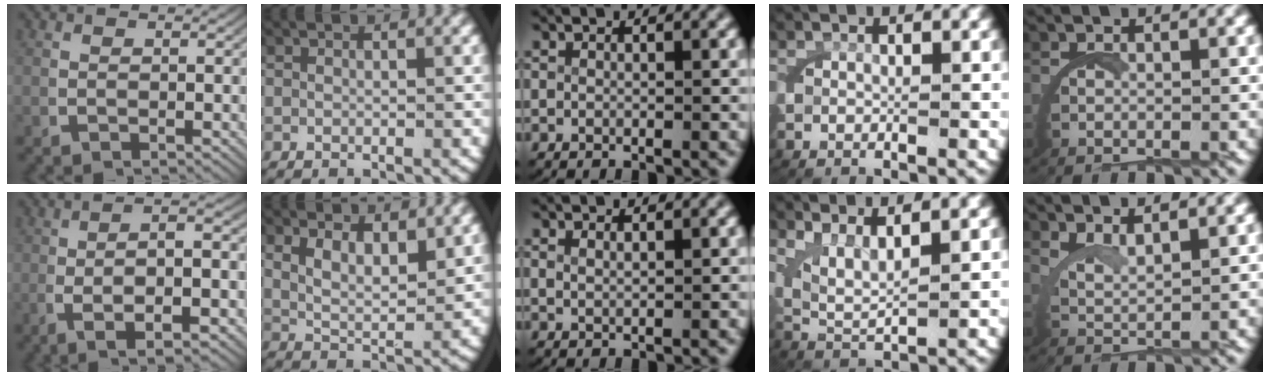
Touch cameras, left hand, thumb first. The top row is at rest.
{"thumb": {"total": 7.4, "force": [-1.1, 2.5, 6.9], "torque": [-0.124, -0.006, -0.008]}, "index": {"total": 4.8, "force": [2.0, 3.1, 3.1], "torque": [-0.059, -0.012, 0.031]}, "middle": {"total": 0.7, "force": [0.6, -0.2, 0.3], "torque": [-0.009, -0.007, 0.020]}, "ring": {"total": 5.0, "force": [1.8, 3.3, 3.2], "torque": [-0.076, -0.012, 0.029]}, "little": {"total": 2.7, "force": [2.5, 0.0, 1.0], "torque": [-0.032, -0.005, 0.046]}}